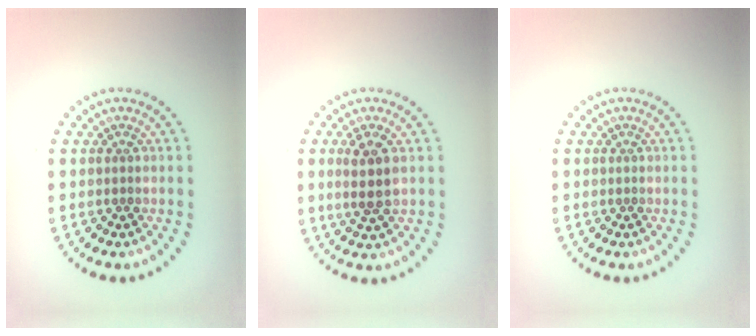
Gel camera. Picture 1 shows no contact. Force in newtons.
{"total": 2.8, "press": 2.5, "slide": 1.2}
{"total": 0.0}